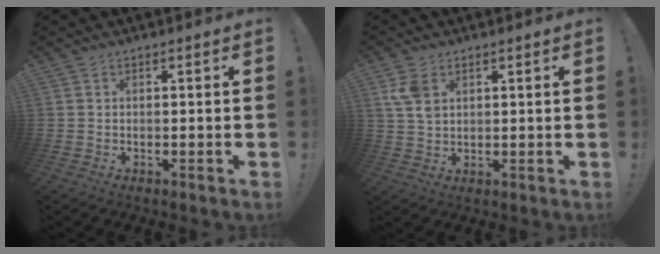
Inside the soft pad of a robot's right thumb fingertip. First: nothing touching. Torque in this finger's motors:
{"motor_torque": [0.81, 0.78, 0.74, 0.10, -0.01]}